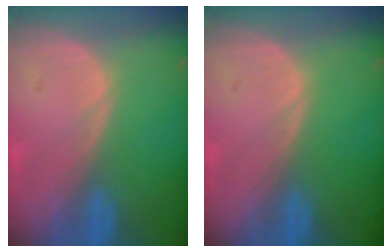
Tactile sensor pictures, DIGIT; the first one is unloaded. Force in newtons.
{"total": 0.0}